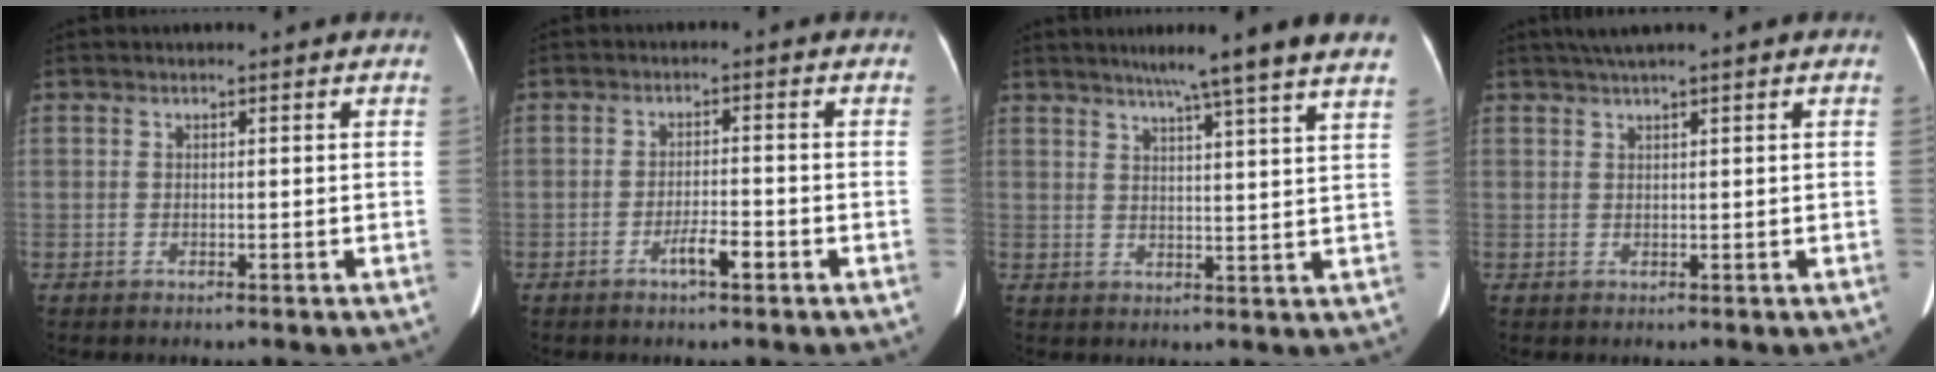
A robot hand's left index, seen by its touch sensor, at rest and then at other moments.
{"total": 3.2, "force": [-1.9, 0.4, 2.5], "torque": [-0.043, 0.001, -0.035]}
{"total": 12.8, "force": [10.3, -1.5, 7.4], "torque": [-0.105, -0.002, 0.115]}
{"total": 2.3, "force": [1.7, -0.2, 1.5], "torque": [-0.030, 0.018, 0.038]}